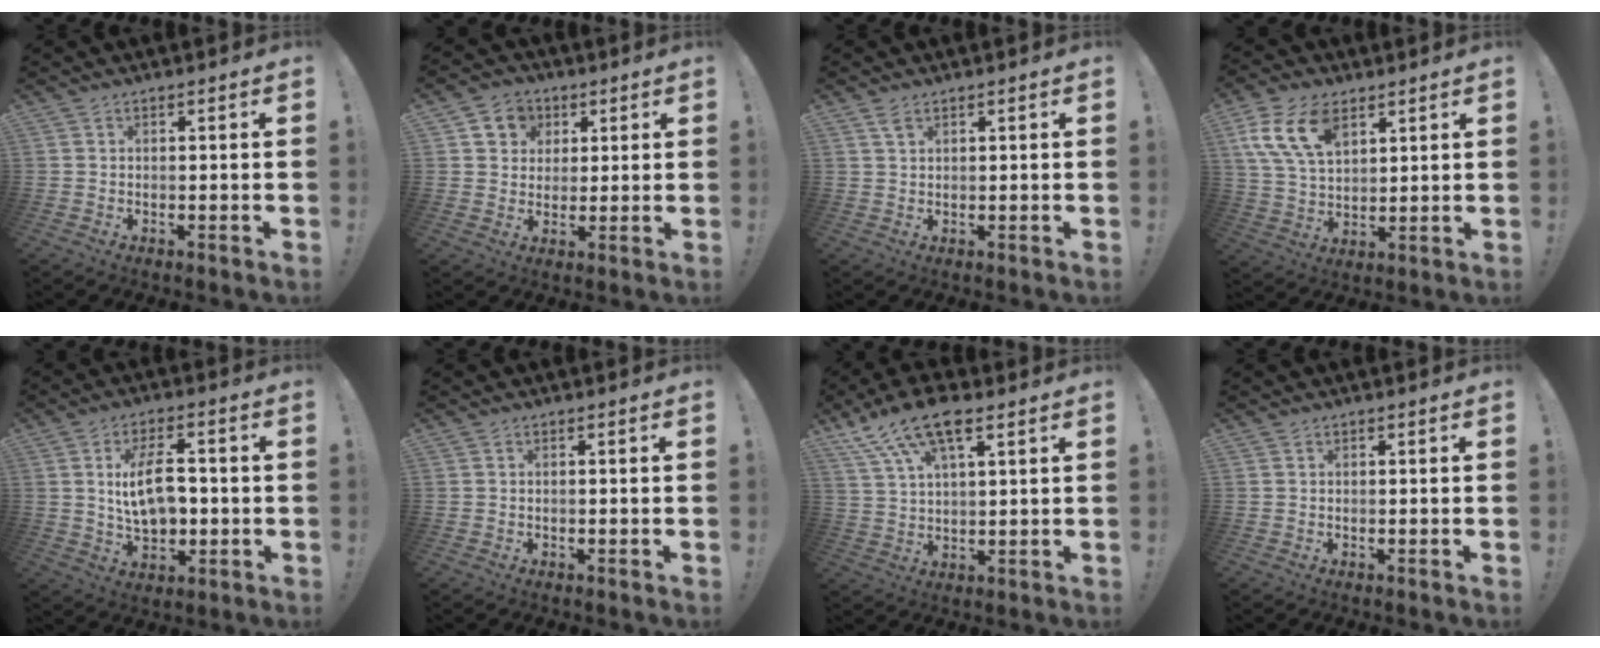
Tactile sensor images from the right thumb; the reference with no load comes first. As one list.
[{"total": 7.7, "force": [2.6, 7.0, 2.0], "torque": [-0.030, -0.007, 0.054]}, {"total": 2.3, "force": [1.5, 0.9, 1.5], "torque": [-0.024, -0.005, 0.026]}, {"total": 14.6, "force": [7.5, 8.6, 9.1], "torque": [-0.182, -0.021, 0.141]}, {"total": 12.2, "force": [0.7, 6.8, 10.1], "torque": [-0.175, -0.001, 0.009]}, {"total": 0.0}, {"total": 13.0, "force": [7.6, 5.0, 9.3], "torque": [-0.172, -0.034, 0.136]}, {"total": 0.0}]